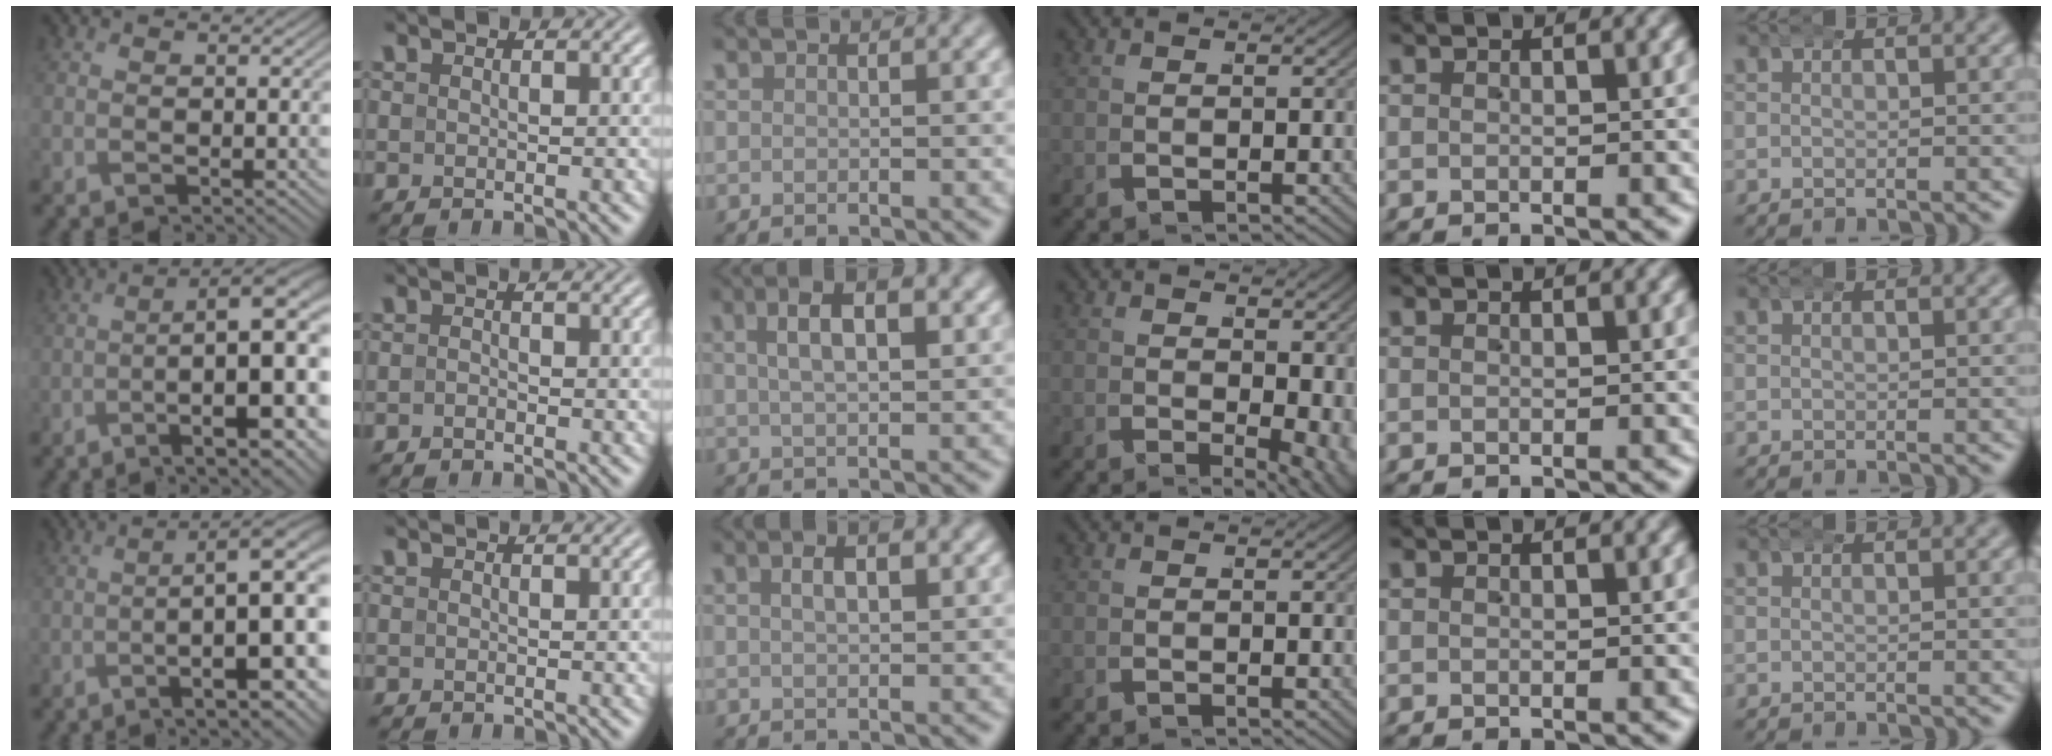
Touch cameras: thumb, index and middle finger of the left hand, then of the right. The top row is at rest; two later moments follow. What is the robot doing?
{"motion": "wrap", "object": "arm wrap"}